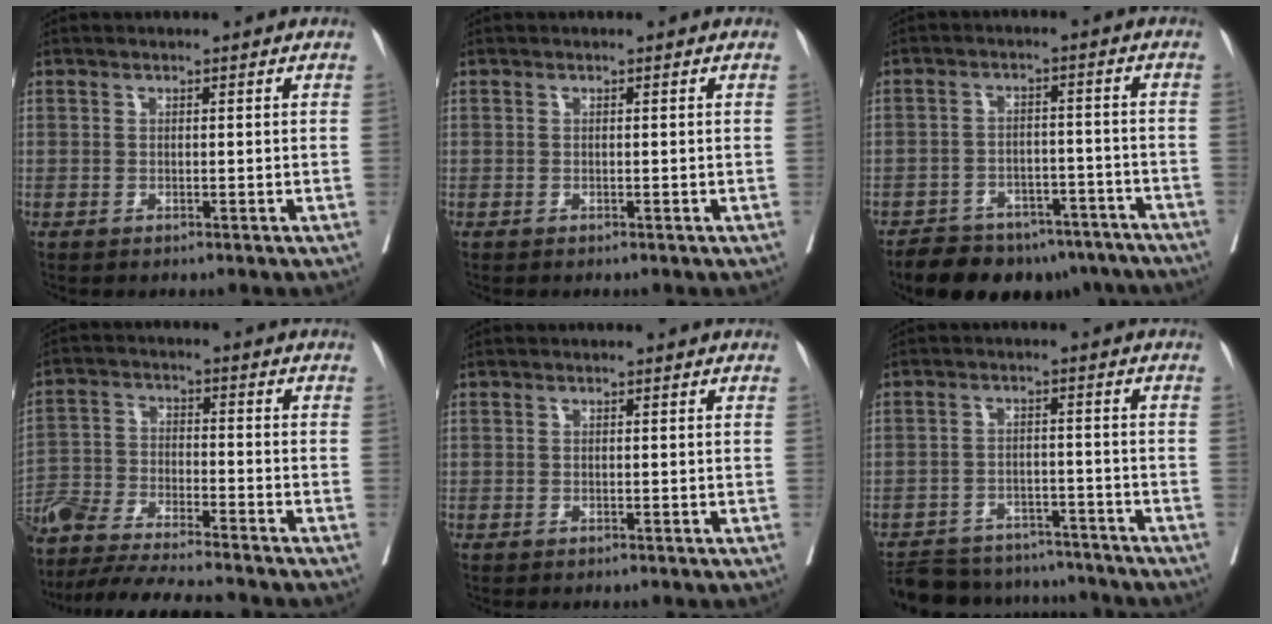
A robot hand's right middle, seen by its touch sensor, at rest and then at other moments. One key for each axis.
{"total": 0.0}
{"total": 15.7, "fx": -12.5, "fy": 7.5, "fz": 5.8, "tx": -0.089, "ty": 0.010, "tz": -0.160}
{"total": 17.4, "fx": -15.7, "fy": 0.9, "fz": 7.5, "tx": -0.148, "ty": -0.023, "tz": -0.268}
{"total": 0.0}
{"total": 15.0, "fx": -13.8, "fy": 4.8, "fz": 3.6, "tx": -0.069, "ty": 0.013, "tz": -0.188}